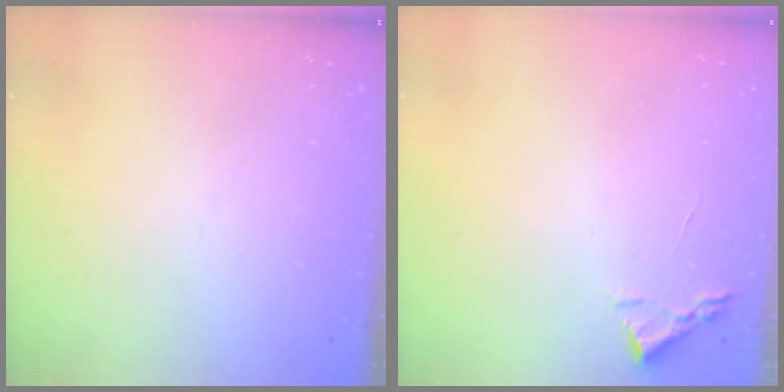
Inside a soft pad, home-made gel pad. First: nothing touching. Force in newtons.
{"total": 2.2, "press": 2.2, "slide": 0.3}